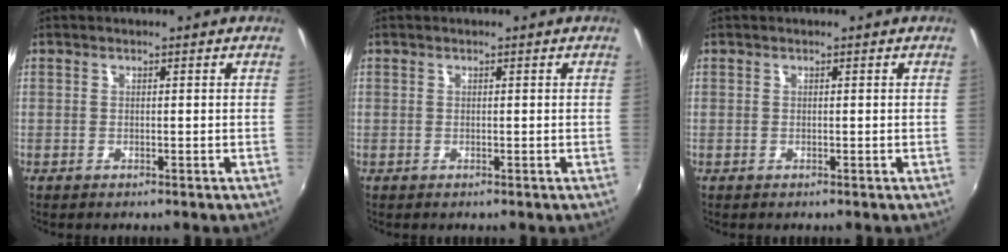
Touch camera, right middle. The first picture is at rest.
{"total": 0.0}
{"total": 0.0}